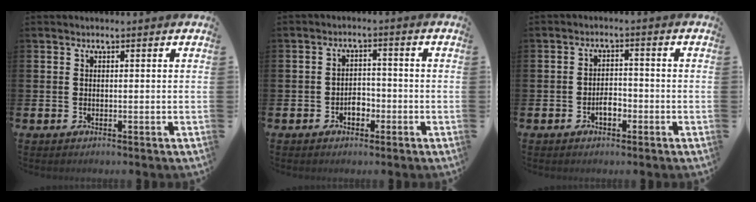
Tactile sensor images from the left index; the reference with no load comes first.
{"total": 2.5, "force": [-1.3, 0.6, 2.0], "torque": [-0.042, 0.006, -0.023]}
{"total": 2.4, "force": [-1.1, 1.3, 1.7], "torque": [-0.031, 0.004, -0.023]}